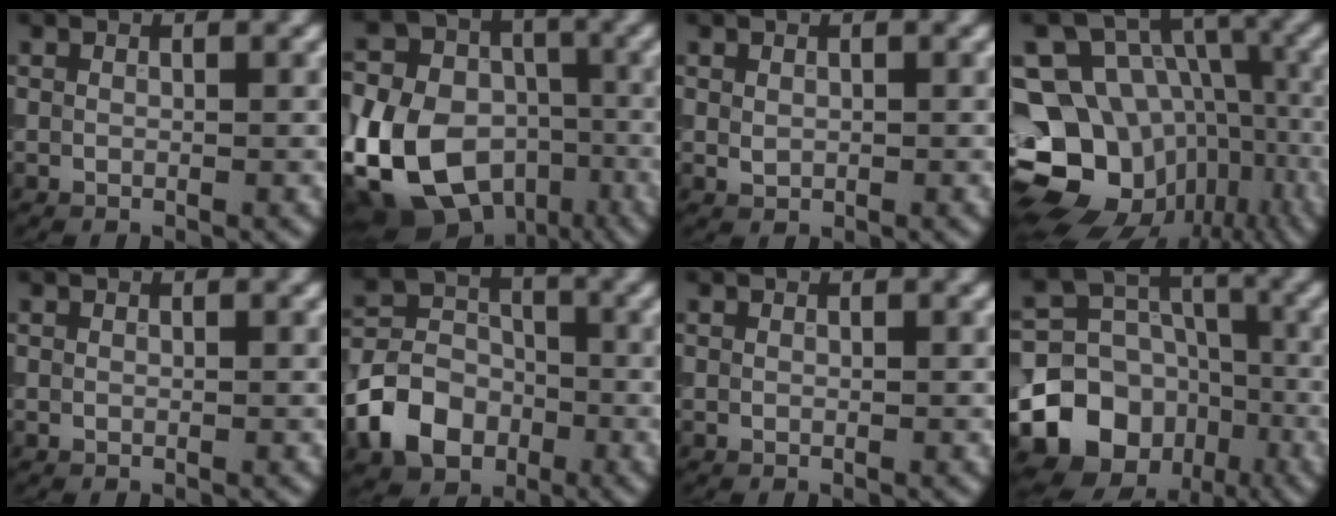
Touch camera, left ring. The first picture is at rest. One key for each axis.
{"total": 15.0, "fx": -5.6, "fy": 11.2, "fz": 8.3, "tx": -0.174, "ty": -0.015, "tz": -0.104}
{"total": 0.8, "fx": 0.2, "fy": 0.6, "fz": 0.4, "tx": -0.008, "ty": -0.002, "tz": 0.005}
{"total": 18.2, "fx": -6.1, "fy": 14.7, "fz": 8.8, "tx": -0.176, "ty": -0.006, "tz": -0.079}
{"total": 0.0}
{"total": 6.7, "fx": -3.0, "fy": 5.1, "fz": 3.1, "tx": -0.060, "ty": 0.001, "tz": -0.068}
{"total": 0.0}
{"total": 13.6, "fx": -6.1, "fy": 11.4, "fz": 4.3, "tx": -0.080, "ty": -0.033, "tz": -0.118}